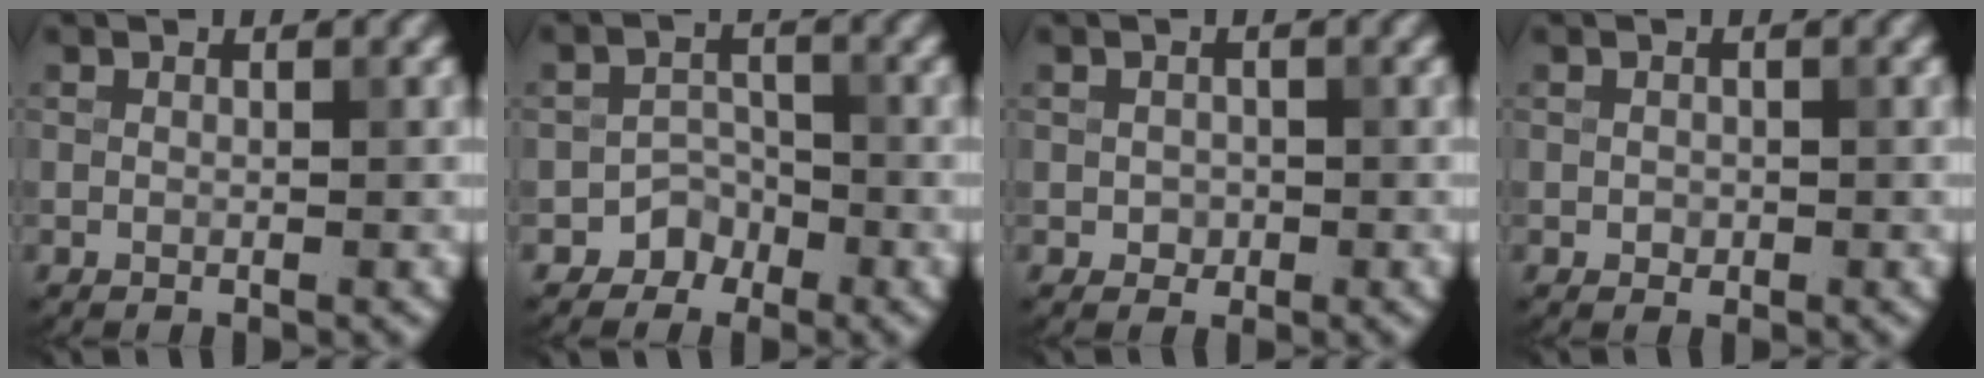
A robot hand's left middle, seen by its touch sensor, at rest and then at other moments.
{"total": 2.2, "force": [-1.5, 1.6, 0.2], "torque": [0.010, 0.012, -0.026]}
{"total": 1.1, "force": [-0.2, 1.0, 0.5], "torque": [-0.007, -0.005, -0.004]}
{"total": 0.7, "force": [-0.1, 0.6, 0.2], "torque": [-0.001, -0.004, -0.003]}